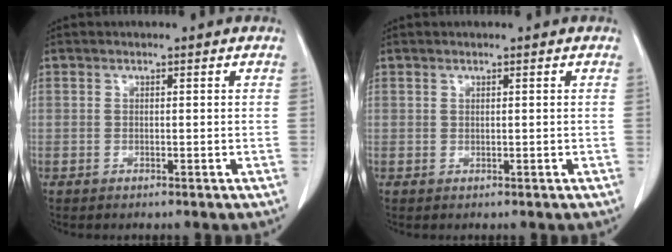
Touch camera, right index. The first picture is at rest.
{"total": 0.0}